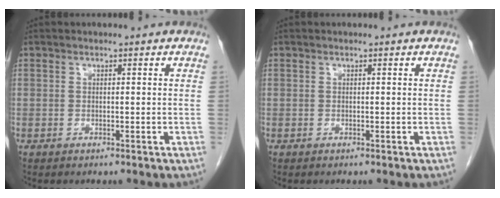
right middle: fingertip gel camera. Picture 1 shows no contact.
{"total": 0.0}